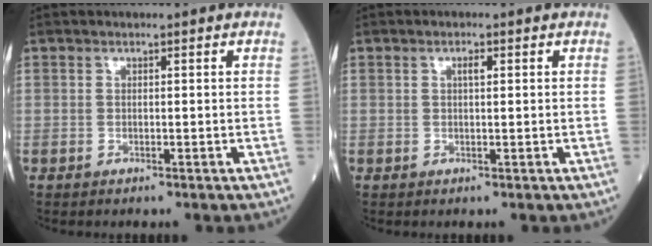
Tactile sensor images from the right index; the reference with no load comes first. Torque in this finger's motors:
{"motor_torque": [0.13, 0.04, 0.05, 0.03]}